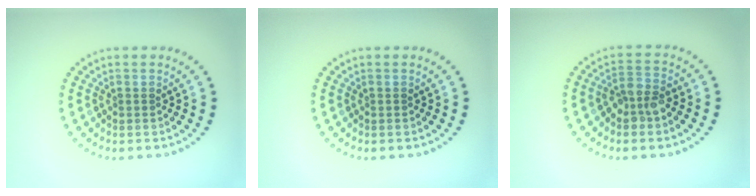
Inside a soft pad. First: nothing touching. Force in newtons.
{"total": 0.0}
{"total": 2.7, "press": 2.3, "slide": 1.4}